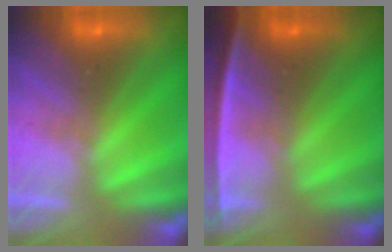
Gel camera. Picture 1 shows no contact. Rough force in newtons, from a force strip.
{"total": 2.4}